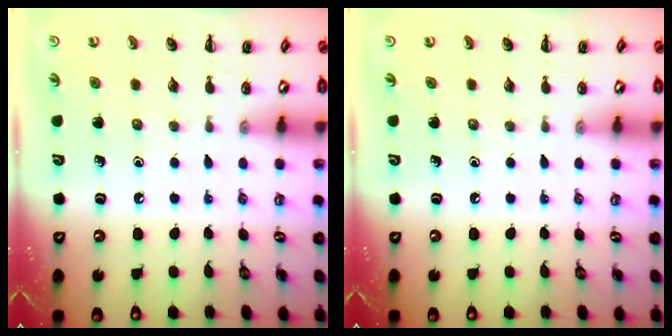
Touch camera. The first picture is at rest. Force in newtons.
{"total": 0.0}